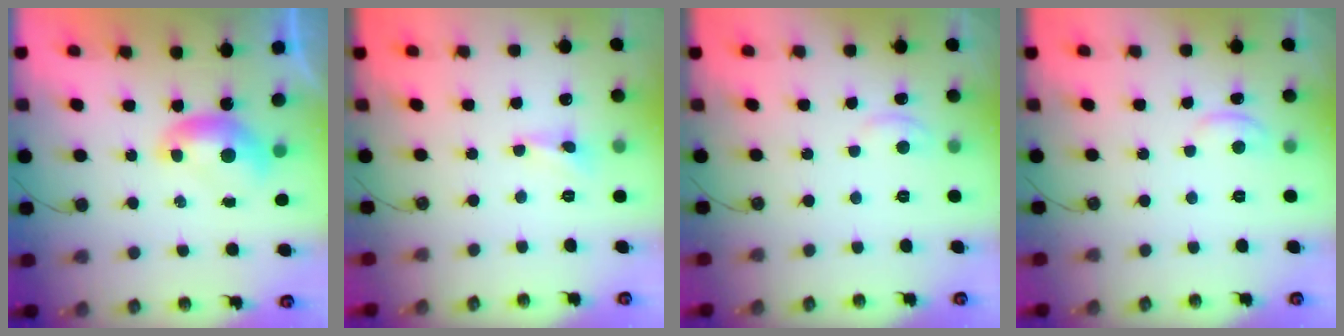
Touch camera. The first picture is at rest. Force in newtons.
{"total": 1.2, "press": 1.1, "slide": 0.4}
{"total": 3.0, "press": 2.9, "slide": 0.4}
{"total": 1.8, "press": 1.8, "slide": 0.4}